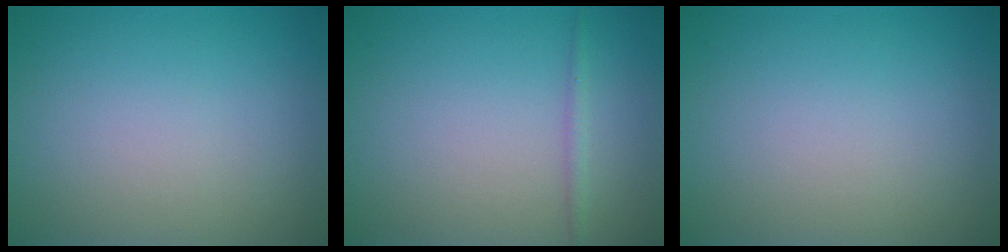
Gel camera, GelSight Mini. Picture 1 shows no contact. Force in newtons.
{"total": 0.9, "press": 0.9, "slide": 0.1}
{"total": 0.0}